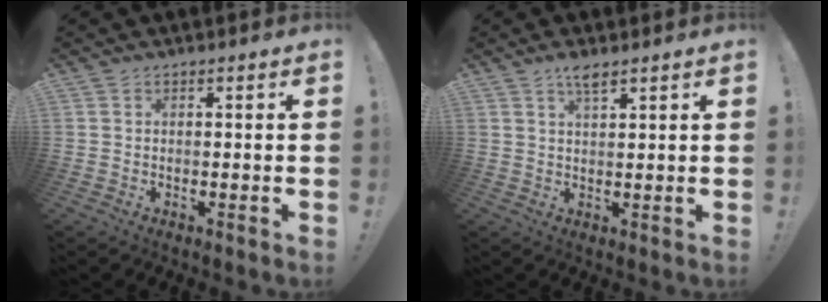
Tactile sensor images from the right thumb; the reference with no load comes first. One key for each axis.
{"total": 3.6, "fx": 2.6, "fy": 0.9, "fz": 2.3, "tx": -0.044, "ty": -0.011, "tz": 0.044}